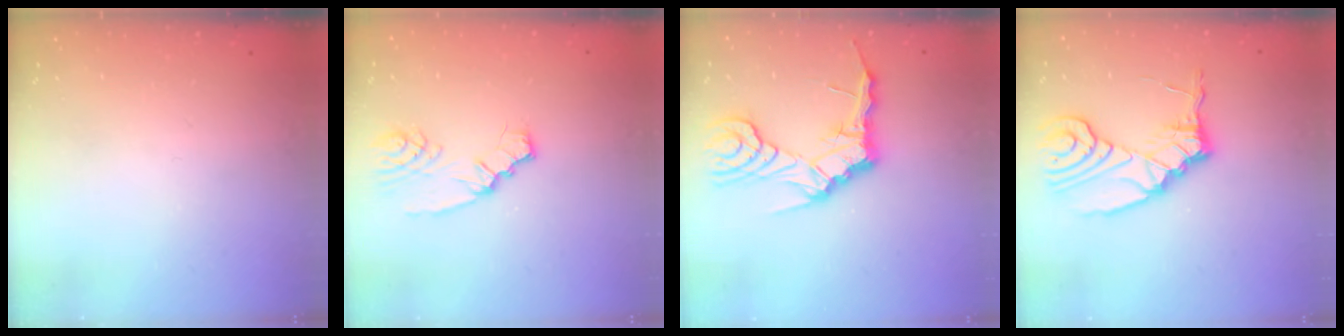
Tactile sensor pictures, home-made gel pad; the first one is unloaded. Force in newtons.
{"total": 3.4, "press": 3.4, "slide": 0.5}
{"total": 11.2, "press": 11.1, "slide": 1.3}
{"total": 9.3, "press": 9.3, "slide": 0.4}